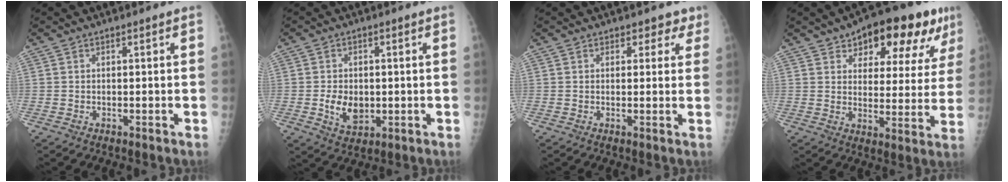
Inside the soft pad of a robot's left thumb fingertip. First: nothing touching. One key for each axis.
{"total": 6.1, "fx": -0.6, "fy": 4.3, "fz": 4.2, "tx": -0.057, "ty": -0.004, "tz": -0.002}
{"total": 2.9, "fx": 1.9, "fy": 2.1, "fz": 0.8, "tx": 0.026, "ty": -0.006, "tz": 0.016}
{"total": 17.8, "fx": 10.4, "fy": 8.2, "fz": 11.9, "tx": -0.111, "ty": -0.019, "tz": 0.145}